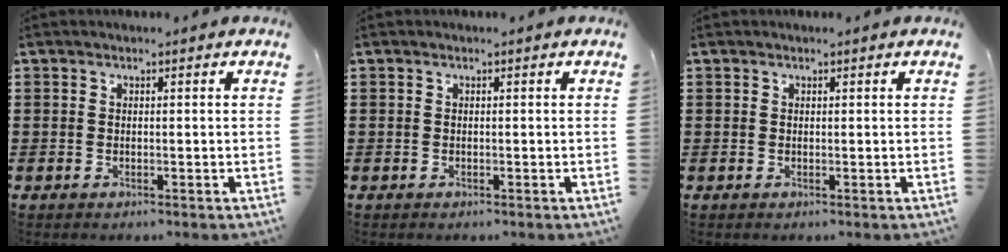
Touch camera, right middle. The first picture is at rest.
{"total": 0.0}
{"total": 0.0}